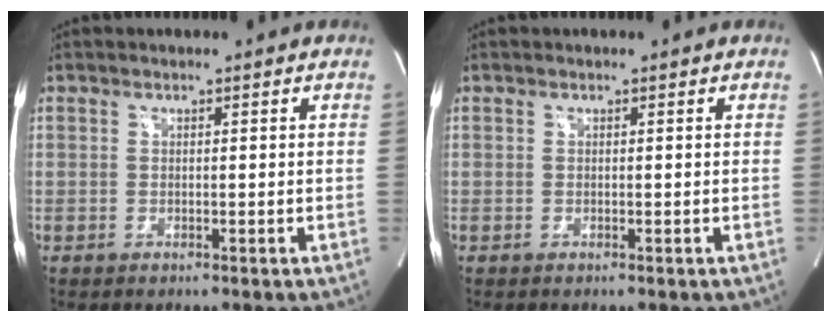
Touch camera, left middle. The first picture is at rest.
{"total": 0.0}